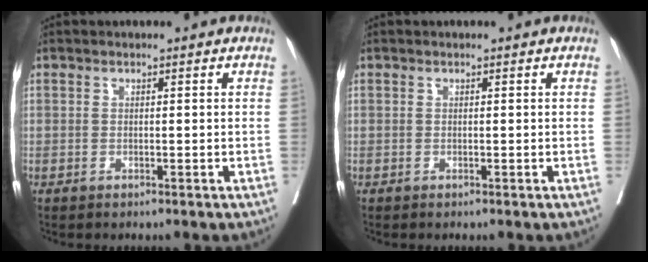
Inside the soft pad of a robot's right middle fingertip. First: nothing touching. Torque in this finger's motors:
{"motor_torque": [0.05, -0.04, 0.01, 0.01]}